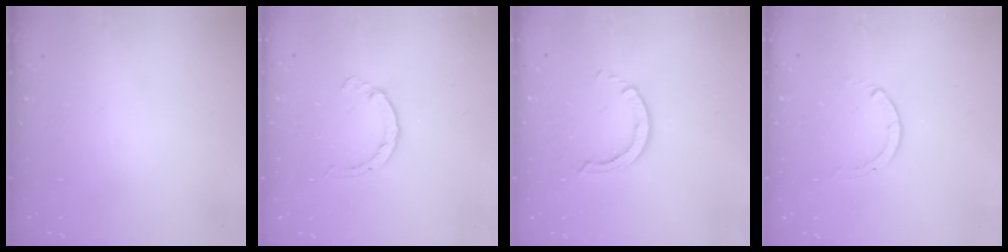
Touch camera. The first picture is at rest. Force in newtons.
{"total": 2.6, "press": 2.6, "slide": 0.4}
{"total": 3.4, "press": 3.4, "slide": 0.5}
{"total": 0.0}